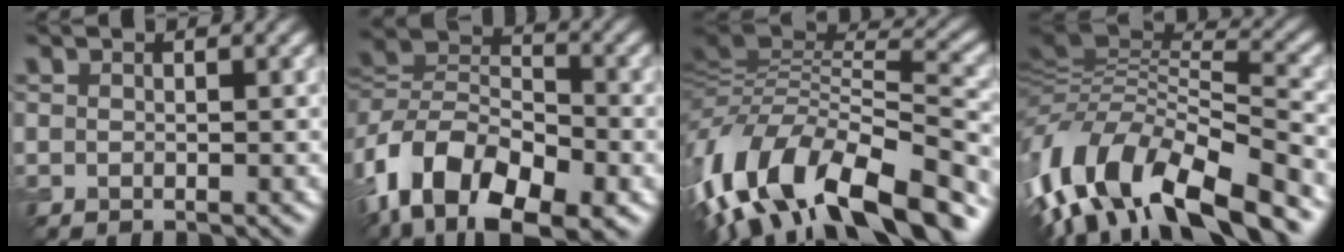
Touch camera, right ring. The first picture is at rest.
{"total": 12.6, "force": [-6.5, 7.4, 8.0], "torque": [-0.152, 0.001, -0.117]}
{"total": 16.0, "force": [-7.5, 6.8, 12.4], "torque": [-0.238, 0.012, -0.127]}
{"total": 14.4, "force": [-6.9, 6.2, 11.0], "torque": [-0.229, 0.017, -0.123]}